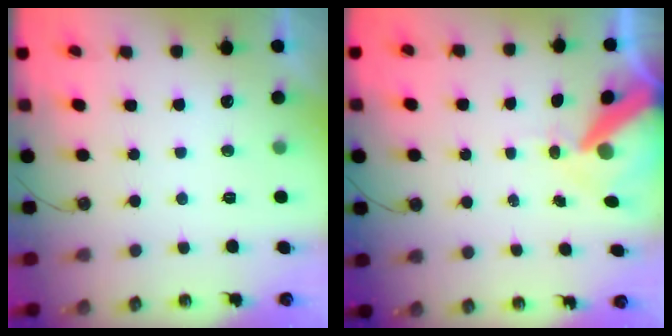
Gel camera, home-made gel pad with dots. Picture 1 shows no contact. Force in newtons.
{"total": 11.9, "press": 11.8, "slide": 1.4}